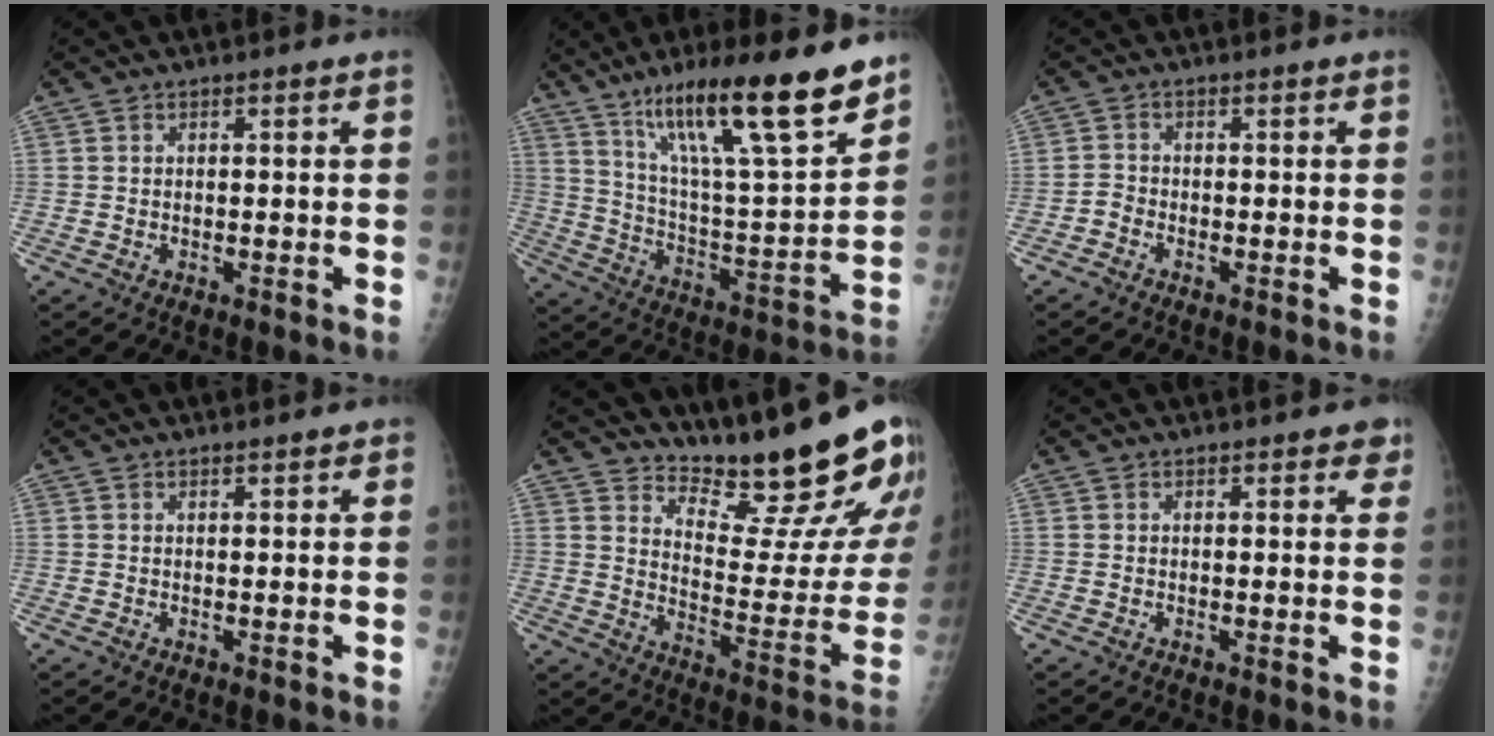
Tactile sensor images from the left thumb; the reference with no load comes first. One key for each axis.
{"total": 23.3, "fx": 15.7, "fy": 3.5, "fz": 16.8, "tx": -0.255, "ty": -0.070, "tz": 0.267}
{"total": 1.6, "fx": -1.1, "fy": 1.0, "fz": 0.6, "tx": -0.011, "ty": 0.005, "tz": -0.026}
{"total": 0.9, "fx": 0.7, "fy": 0.4, "fz": 0.4, "tx": -0.004, "ty": -0.002, "tz": 0.007}
{"total": 20.9, "fx": 18.6, "fy": 3.8, "fz": 8.7, "tx": -0.084, "ty": -0.172, "tz": 0.249}
{"total": 2.6, "fx": 1.7, "fy": 1.3, "fz": 1.4, "tx": 0.009, "ty": -0.004, "tz": 0.014}